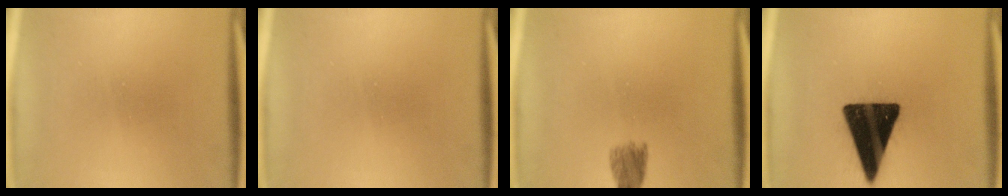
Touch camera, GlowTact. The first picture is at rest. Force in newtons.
{"total": 0.0}
{"total": 4.1}
{"total": 18.6}